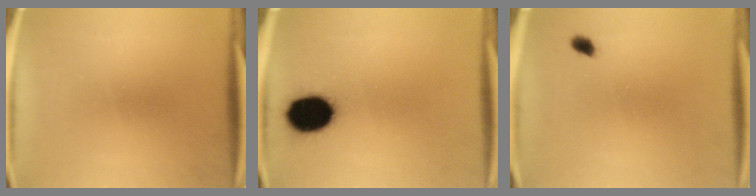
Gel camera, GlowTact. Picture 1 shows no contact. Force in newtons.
{"total": 12.8}
{"total": 1.4}